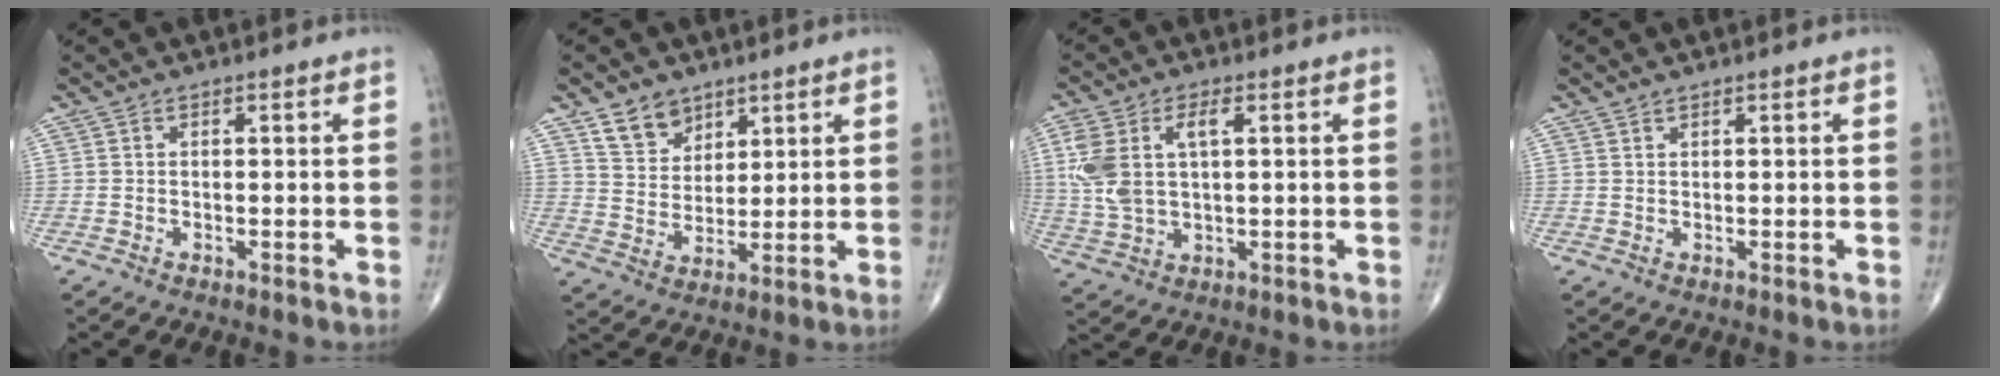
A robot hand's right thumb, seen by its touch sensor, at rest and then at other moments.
{"total": 7.2, "force": [4.8, 4.7, 2.4], "torque": [-0.018, -0.035, 0.096]}
{"total": 10.5, "force": [2.5, 5.4, 8.6], "torque": [-0.202, 0.009, 0.055]}
{"total": 0.6, "force": [0.6, 0.1, 0.0], "torque": [-0.001, -0.005, 0.010]}